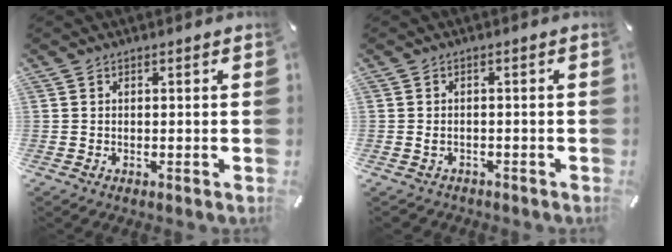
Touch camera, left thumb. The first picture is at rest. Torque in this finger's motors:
{"motor_torque": [0.57, 1.26, 0.05, 0.26, 0.06]}